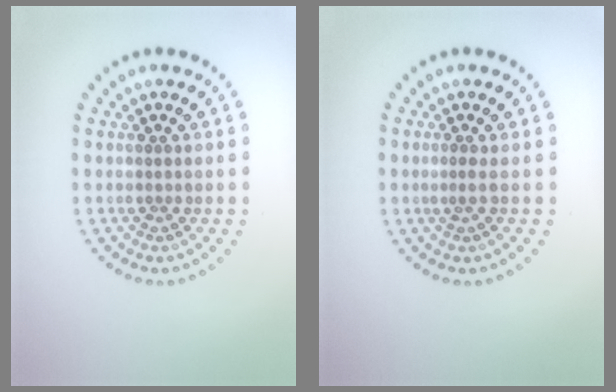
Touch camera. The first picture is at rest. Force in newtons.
{"total": 0.8, "press": 0.2, "slide": 0.7}